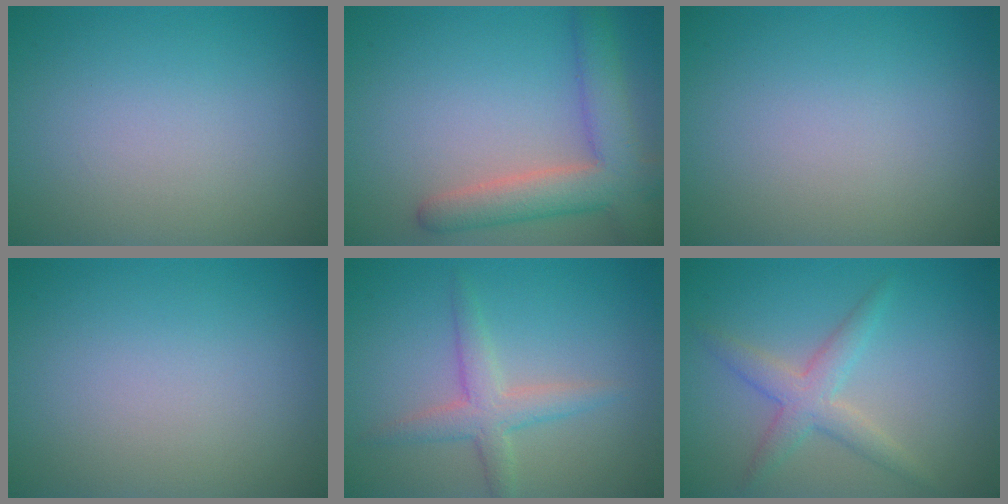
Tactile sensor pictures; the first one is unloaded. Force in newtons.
{"total": 5.8, "press": 5.7, "slide": 0.6}
{"total": 0.0}
{"total": 0.0}
{"total": 2.9, "press": 2.9, "slide": 0.1}
{"total": 3.1, "press": 3.1, "slide": 0.1}